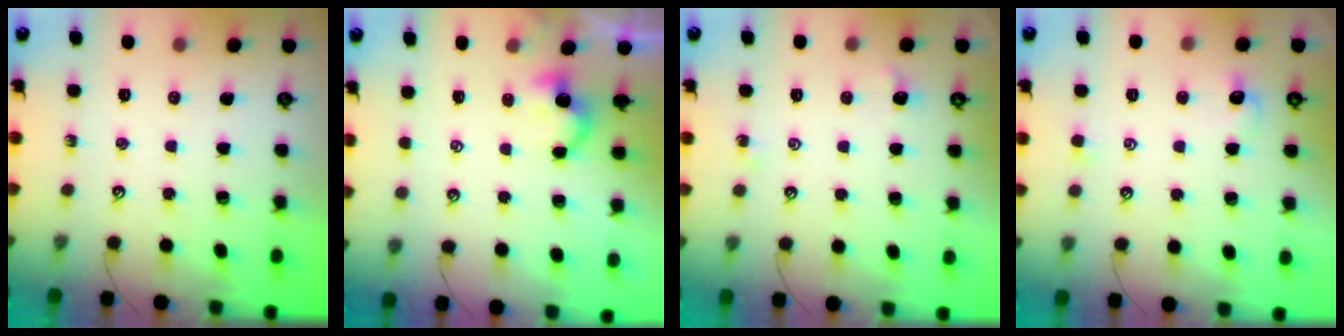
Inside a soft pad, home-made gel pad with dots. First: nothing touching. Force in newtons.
{"total": 2.1, "press": 2.1, "slide": 0.3}
{"total": 2.5, "press": 2.4, "slide": 0.6}
{"total": 1.0, "press": 0.7, "slide": 0.7}